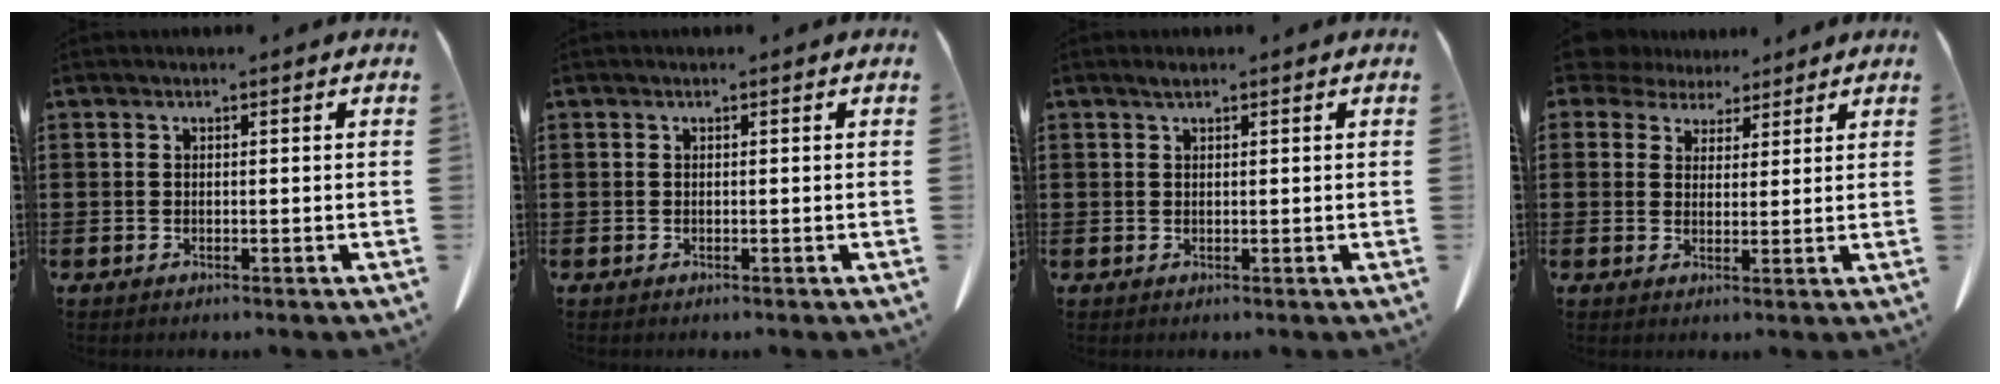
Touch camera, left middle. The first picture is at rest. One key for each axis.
{"total": 0.0}
{"total": 0.7, "fx": 0.5, "fy": 0.3, "fz": 0.2, "tx": -0.007, "ty": 0.000, "tz": 0.011}
{"total": 5.0, "fx": 4.2, "fy": 2.6, "fz": 0.8, "tx": -0.031, "ty": -0.005, "tz": 0.078}